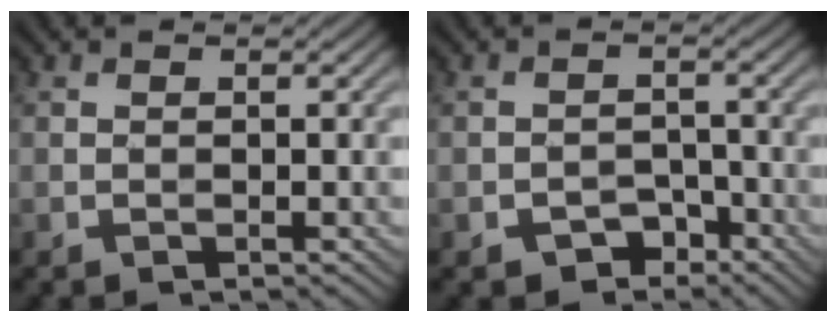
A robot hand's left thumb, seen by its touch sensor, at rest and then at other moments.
{"total": 2.9, "force": [-2.2, 1.7, 0.9], "torque": [-0.009, 0.005, -0.039]}